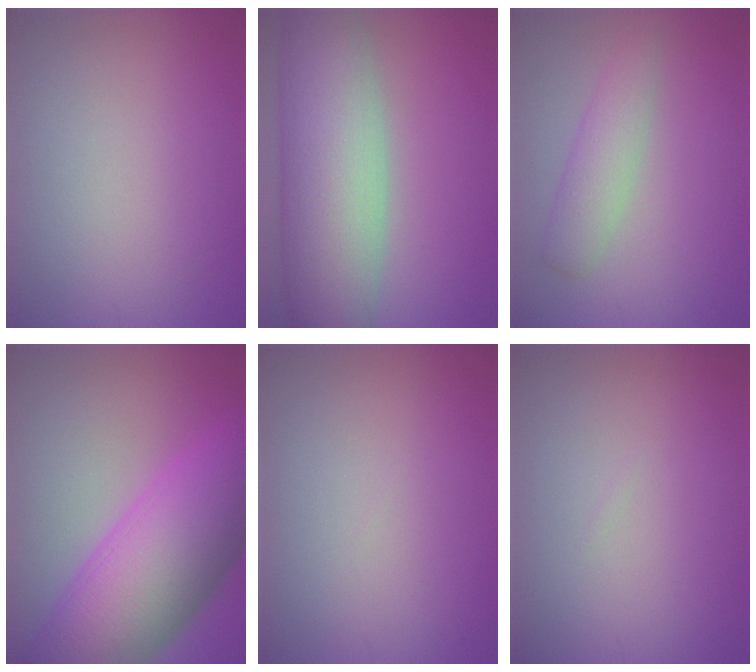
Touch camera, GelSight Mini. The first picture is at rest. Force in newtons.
{"total": 12.0, "press": 11.9, "slide": 0.9}
{"total": 3.0, "press": 3.0, "slide": 0.1}
{"total": 12.8, "press": 12.8, "slide": 0.5}
{"total": 0.0}
{"total": 0.0}